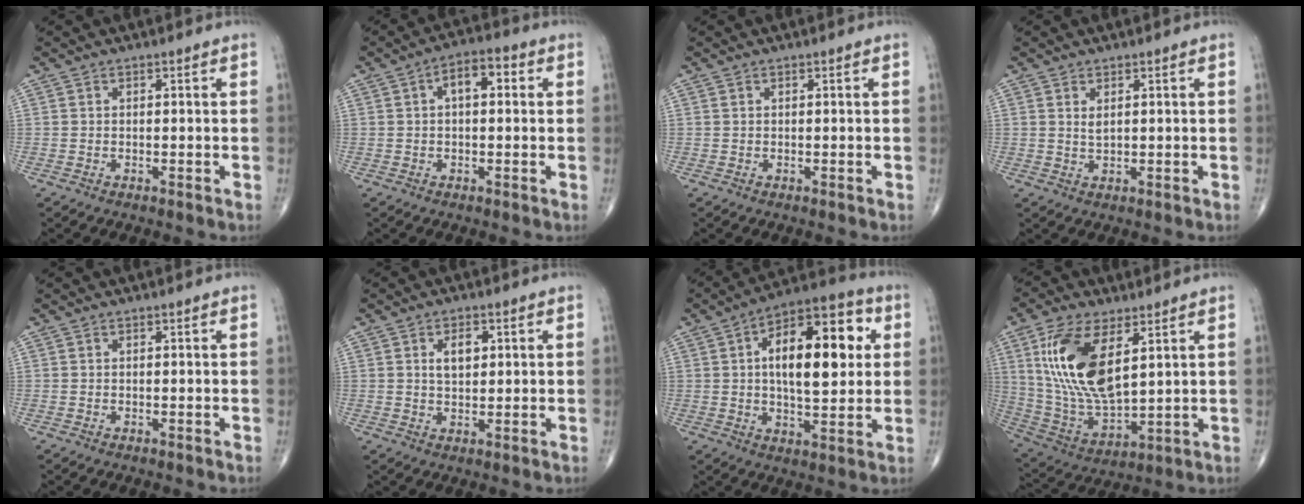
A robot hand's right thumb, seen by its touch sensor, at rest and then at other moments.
{"total": 5.9, "force": [1.2, 3.0, 4.9], "torque": [-0.068, 0.021, 0.012]}
{"total": 0.0}
{"total": 1.7, "force": [0.8, 0.7, 1.3], "torque": [-0.023, -0.005, 0.018]}
{"total": 0.0}
{"total": 4.5, "force": [1.3, 2.6, 3.5], "torque": [-0.048, -0.006, 0.022]}
{"total": 19.1, "force": [3.6, 8.9, 16.5], "torque": [-0.224, 0.015, 0.048]}
{"total": 18.1, "force": [6.1, 8.2, 15.0], "torque": [-0.295, -0.024, 0.128]}